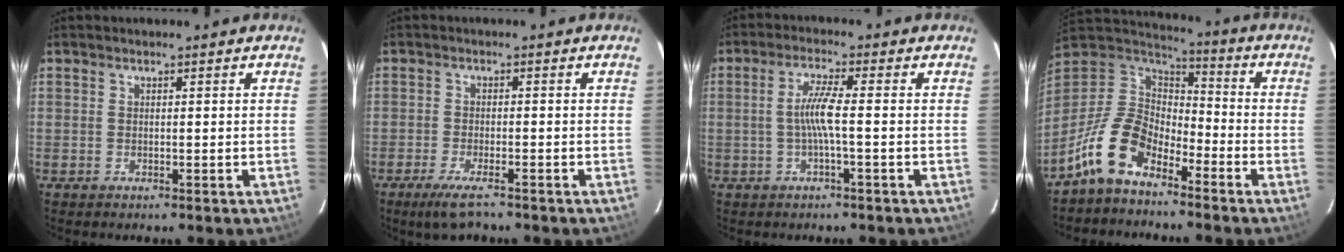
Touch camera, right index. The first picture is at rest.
{"total": 5.4, "force": [-4.1, 1.1, 3.4], "torque": [-0.083, -0.013, -0.076]}
{"total": 4.7, "force": [-0.9, -0.4, 4.6], "torque": [-0.097, 0.002, -0.016]}
{"total": 13.2, "force": [-8.2, 7.2, 7.4], "torque": [-0.158, 0.016, -0.164]}